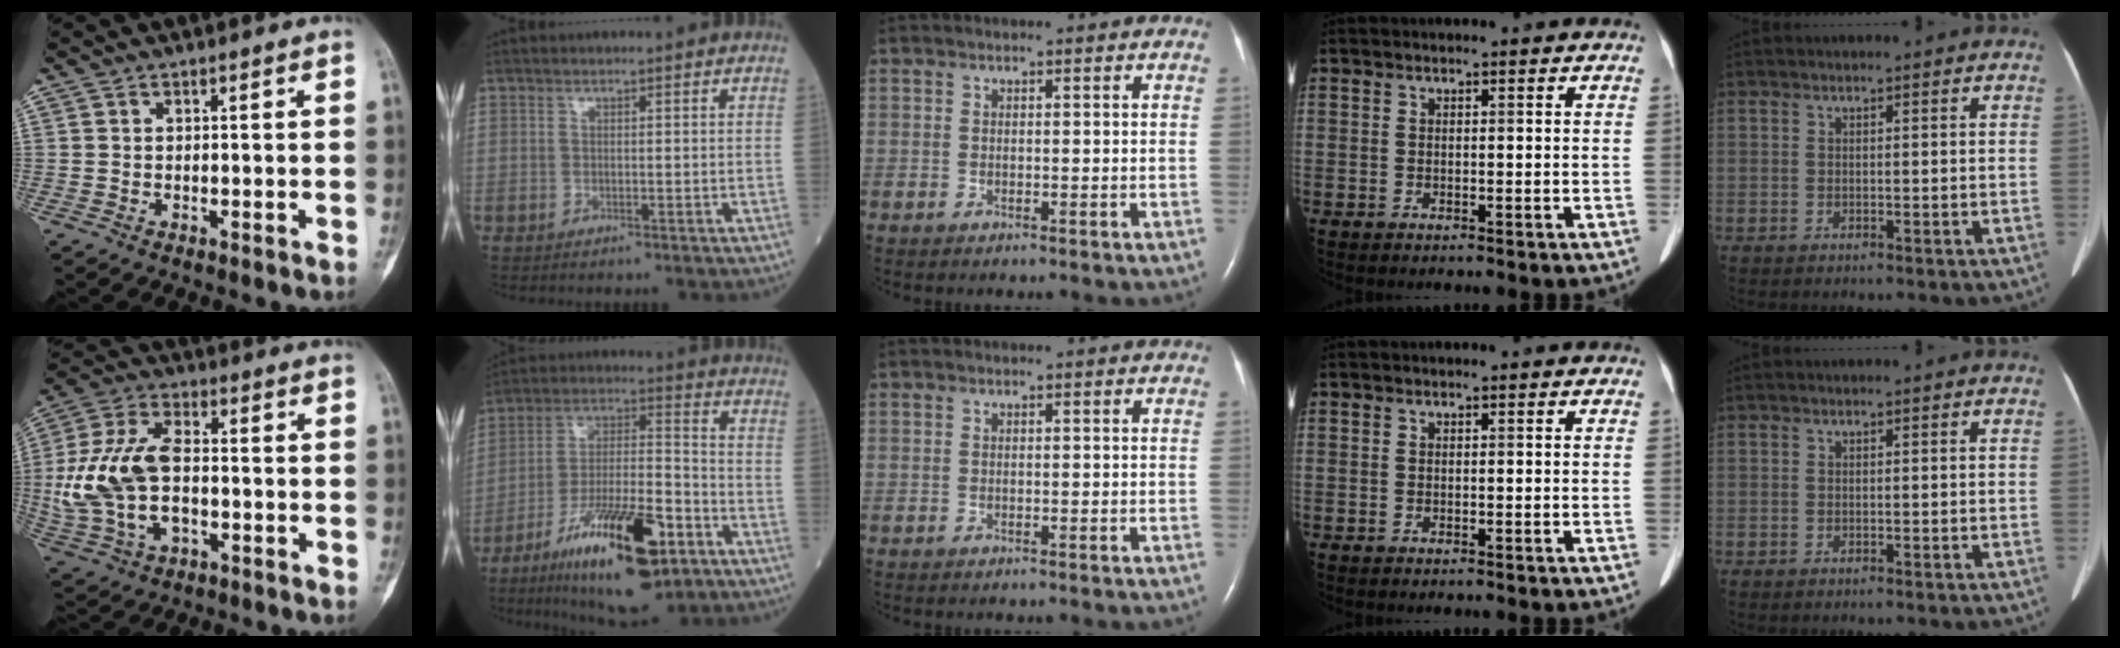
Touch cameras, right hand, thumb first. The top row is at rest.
{"thumb": {"total": 16.6, "force": [-1.3, 9.8, 13.4], "torque": [-0.286, 0.020, -0.020]}, "index": {"total": 19.6, "force": [-10.5, 4.7, 15.8], "torque": [-0.270, -0.021, -0.170]}}